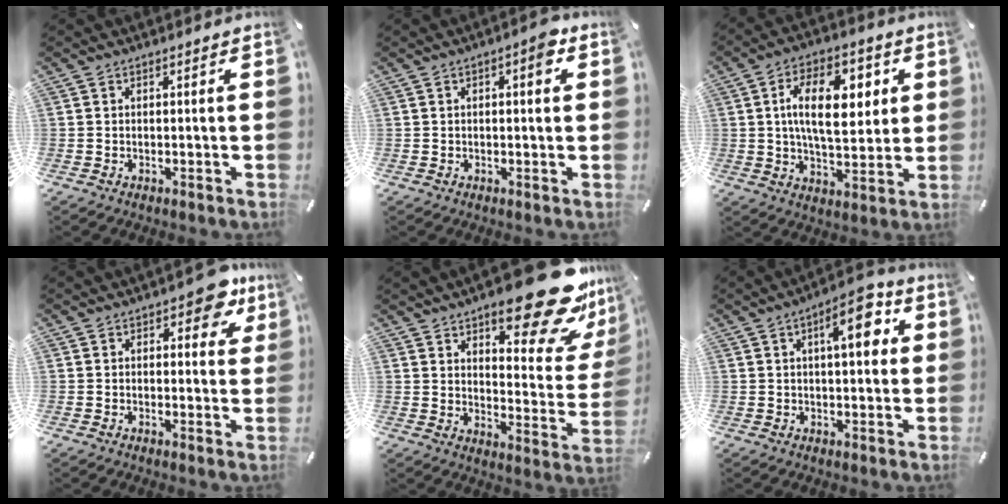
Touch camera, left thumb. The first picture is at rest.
{"total": 4.1, "force": [1.1, 1.6, 3.6], "torque": [-0.042, -0.001, 0.008]}
{"total": 15.6, "force": [3.6, 8.4, 12.7], "torque": [-0.205, 0.006, 0.057]}
{"total": 7.9, "force": [4.3, 4.1, 5.2], "torque": [-0.049, -0.019, 0.066]}
{"total": 23.9, "force": [16.0, 8.2, 15.7], "torque": [-0.205, -0.116, 0.261]}
{"total": 10.4, "force": [3.2, 4.3, 8.9], "torque": [-0.116, -0.008, 0.043]}